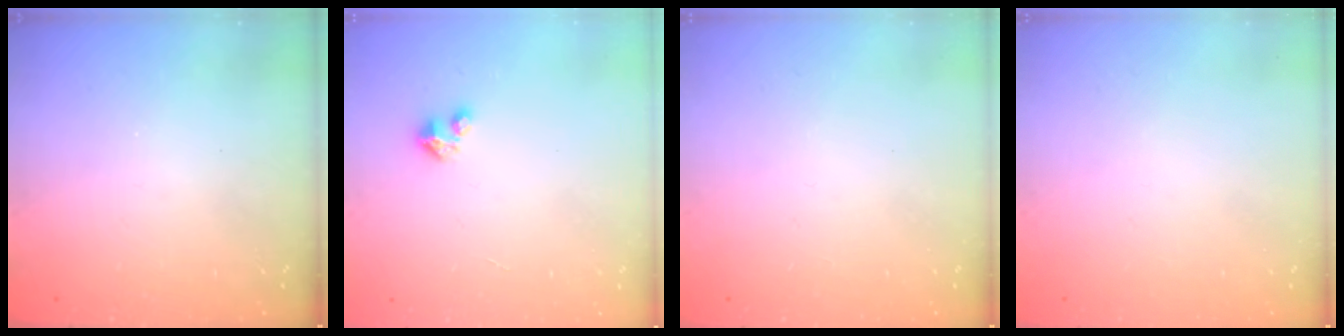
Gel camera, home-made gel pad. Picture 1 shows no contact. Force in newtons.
{"total": 2.3, "press": 2.3, "slide": 0.3}
{"total": 0.0}
{"total": 0.0}